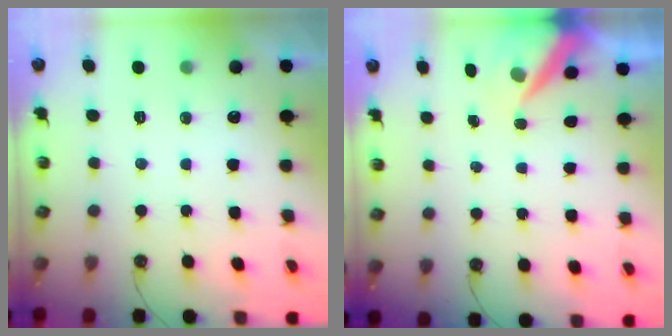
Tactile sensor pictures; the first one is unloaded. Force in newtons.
{"total": 5.9, "press": 5.8, "slide": 0.6}